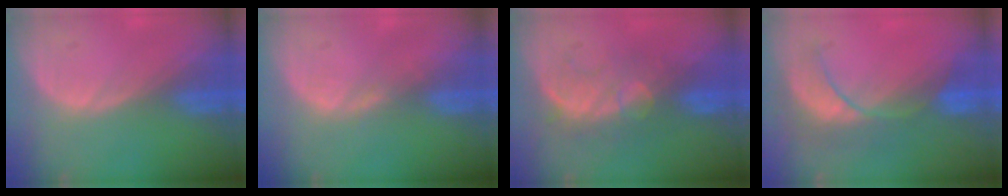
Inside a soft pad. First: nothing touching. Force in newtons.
{"total": 1.1, "press": 1.1, "slide": 0.2}
{"total": 7.8, "press": 7.7, "slide": 1.5}
{"total": 8.4, "press": 7.8, "slide": 3.1}